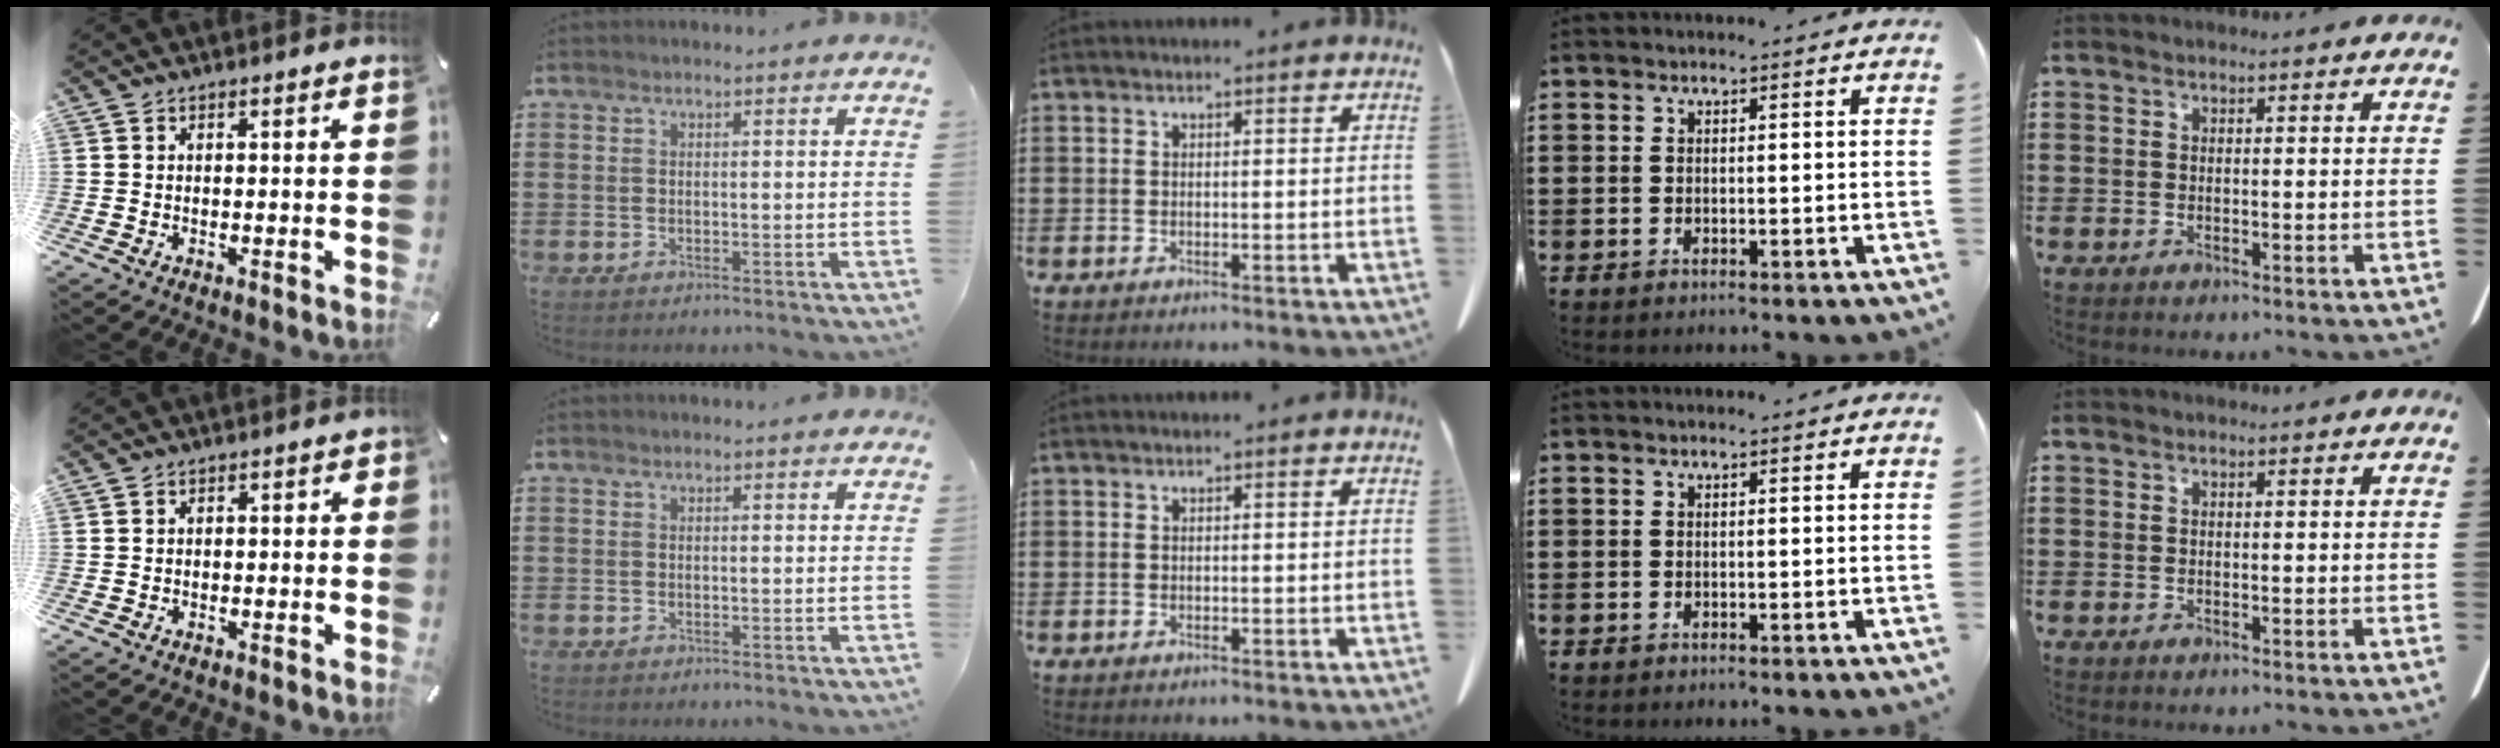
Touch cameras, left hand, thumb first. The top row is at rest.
{"thumb": {"total": 1.6, "force": [-1.1, 0.9, 0.7], "torque": [-0.013, 0.007, -0.023]}}